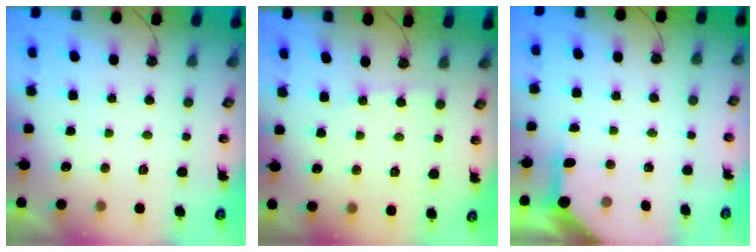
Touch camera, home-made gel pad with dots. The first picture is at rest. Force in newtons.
{"total": 2.7, "press": 2.7, "slide": 0.5}
{"total": 4.6, "press": 4.6, "slide": 0.4}